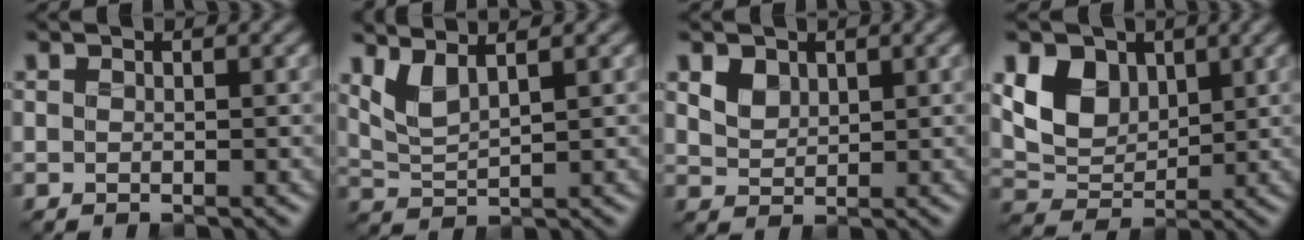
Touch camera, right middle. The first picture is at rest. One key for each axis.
{"total": 2.9, "fx": 1.9, "fy": 0.7, "fz": 2.1, "tx": -0.052, "ty": 0.000, "tz": 0.044}
{"total": 2.0, "fx": 1.0, "fy": 1.4, "fz": 0.9, "tx": -0.028, "ty": -0.006, "tz": 0.020}
{"total": 4.9, "fx": 1.7, "fy": 3.7, "fz": 2.7, "tx": -0.058, "ty": -0.008, "tz": 0.025}